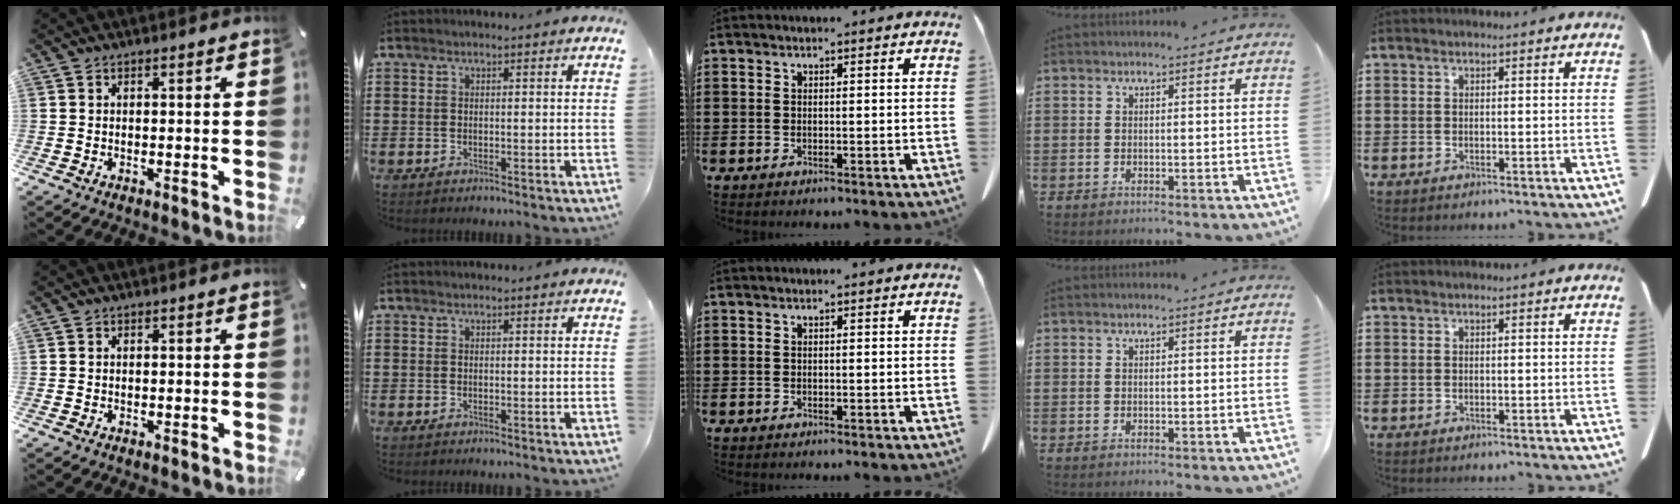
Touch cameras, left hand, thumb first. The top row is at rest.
{}